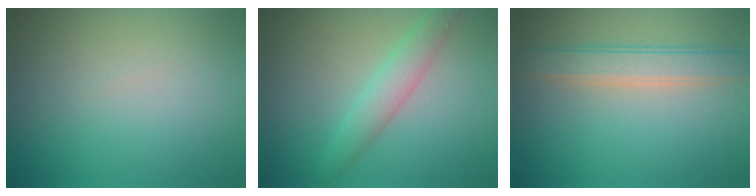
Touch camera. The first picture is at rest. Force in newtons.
{"total": 2.8, "press": 2.8, "slide": 0.0}
{"total": 3.4, "press": 3.4, "slide": 0.1}